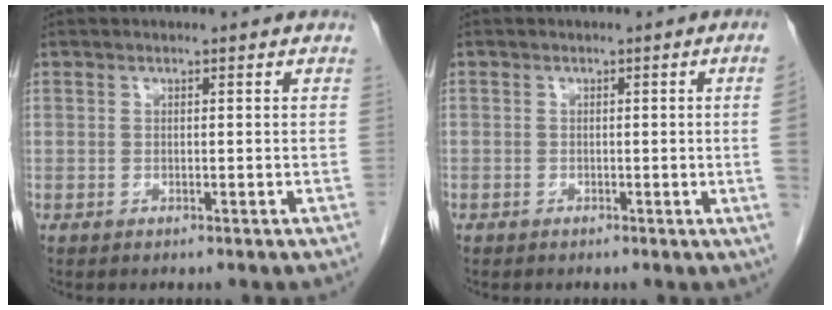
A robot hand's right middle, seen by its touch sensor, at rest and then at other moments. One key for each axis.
{"total": 2.9, "fx": -0.3, "fy": -1.1, "fz": 2.6, "tx": -0.027, "ty": -0.002, "tz": -0.003}